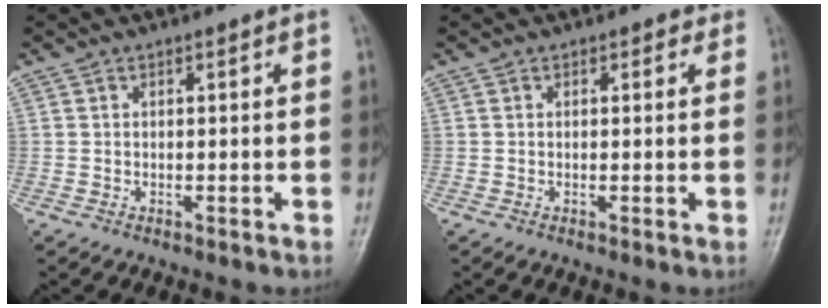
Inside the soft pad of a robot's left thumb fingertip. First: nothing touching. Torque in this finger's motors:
{"motor_torque": [-0.21, 0.03, -0.16, -0.02, 0.01]}